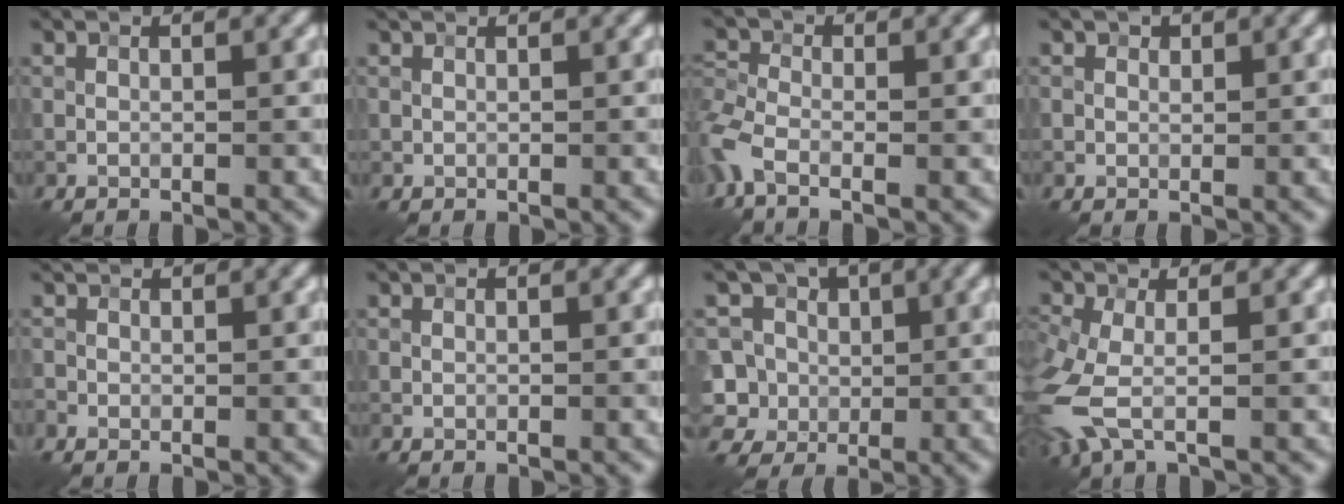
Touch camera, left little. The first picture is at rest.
{"total": 0.6, "force": [0.6, 0.2, -0.1], "torque": [0.002, 0.001, 0.012]}
{"total": 4.0, "force": [-2.3, 1.7, 2.8], "torque": [-0.073, -0.009, -0.067]}
{"total": 0.8, "force": [0.4, 0.7, 0.1], "torque": [0.001, -0.004, 0.005]}
{"total": 0.7, "force": [-0.1, 0.6, 0.2], "torque": [-0.007, 0.000, -0.009]}
{"total": 0.0}
{"total": 8.1, "force": [1.6, 7.2, 3.5], "torque": [-0.067, 0.029, -0.005]}
{"total": 5.9, "force": [-1.6, 2.9, 4.8], "torque": [-0.143, -0.018, -0.041]}